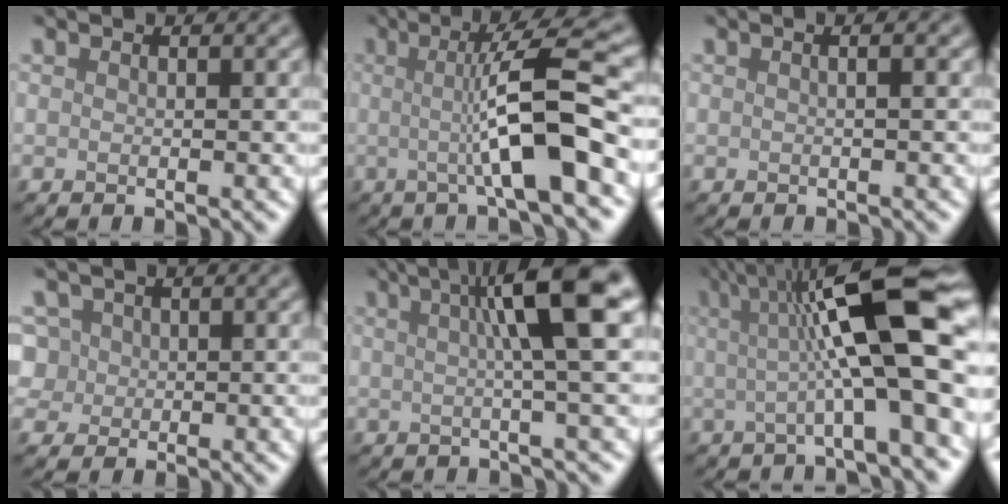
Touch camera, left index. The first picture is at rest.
{"total": 8.1, "force": [-0.6, 1.4, 8.0], "torque": [-0.122, 0.000, -0.012]}
{"total": 2.0, "force": [0.5, 0.9, 1.7], "torque": [-0.010, 0.006, -0.017]}
{"total": 3.1, "force": [0.8, 2.8, 1.0], "torque": [-0.039, 0.009, 0.021]}
{"total": 8.1, "force": [1.9, 1.1, 7.8], "torque": [-0.098, 0.019, 0.024]}
{"total": 12.2, "force": [1.2, 2.4, 11.9], "torque": [-0.171, 0.021, 0.016]}